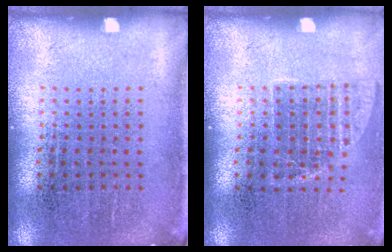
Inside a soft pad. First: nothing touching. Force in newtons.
{"total": 1.2, "press": 1.0, "slide": 0.7}